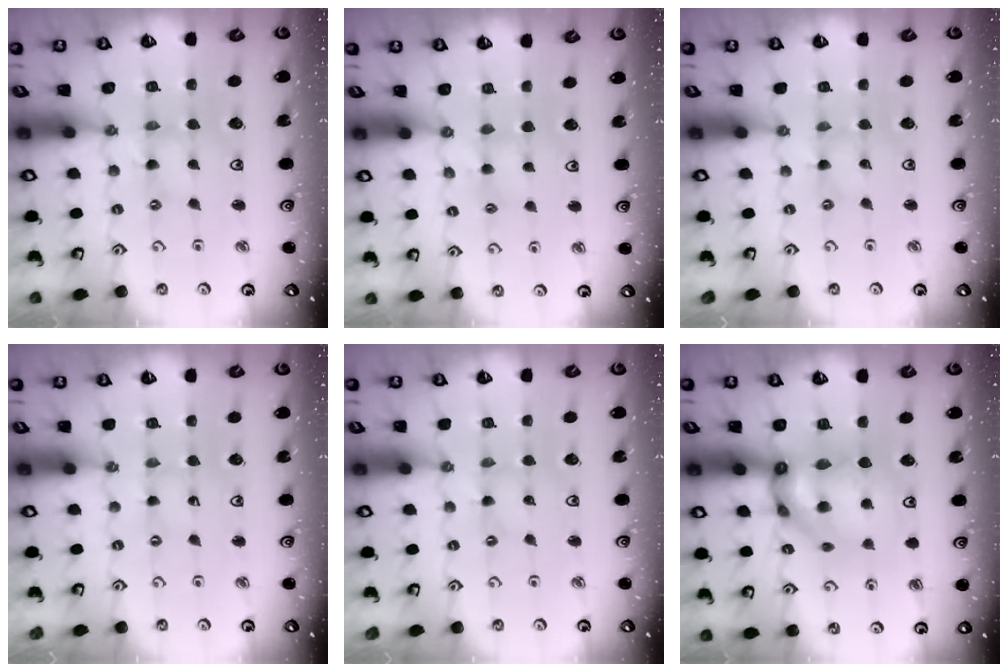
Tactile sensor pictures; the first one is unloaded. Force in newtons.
{"total": 5.2, "press": 5.2, "slide": 0.6}
{"total": 0.0}
{"total": 0.6, "press": 0.6, "slide": 0.1}
{"total": 0.0}
{"total": 11.5, "press": 11.4, "slide": 1.5}